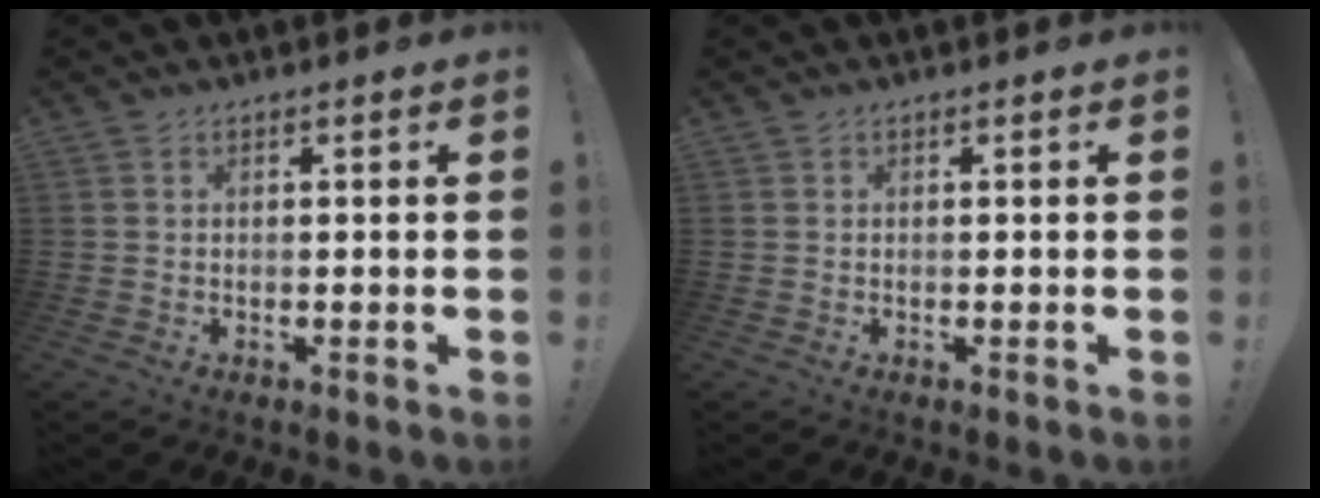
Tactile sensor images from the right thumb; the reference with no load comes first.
{"total": 0.0}